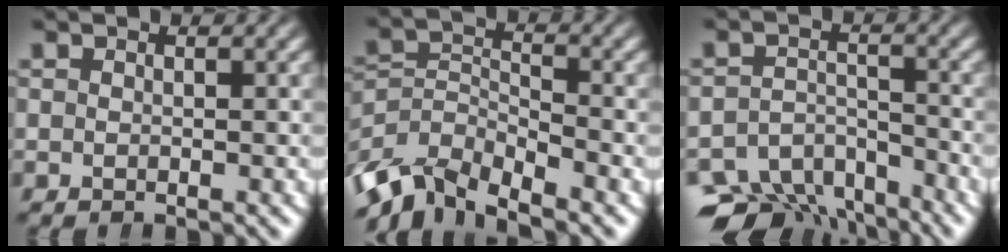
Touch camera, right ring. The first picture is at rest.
{"total": 7.0, "force": [-3.7, 4.4, 4.0], "torque": [-0.089, -0.047, -0.046]}
{"total": 8.1, "force": [-6.2, 4.4, 2.7], "torque": [-0.040, -0.033, -0.095]}